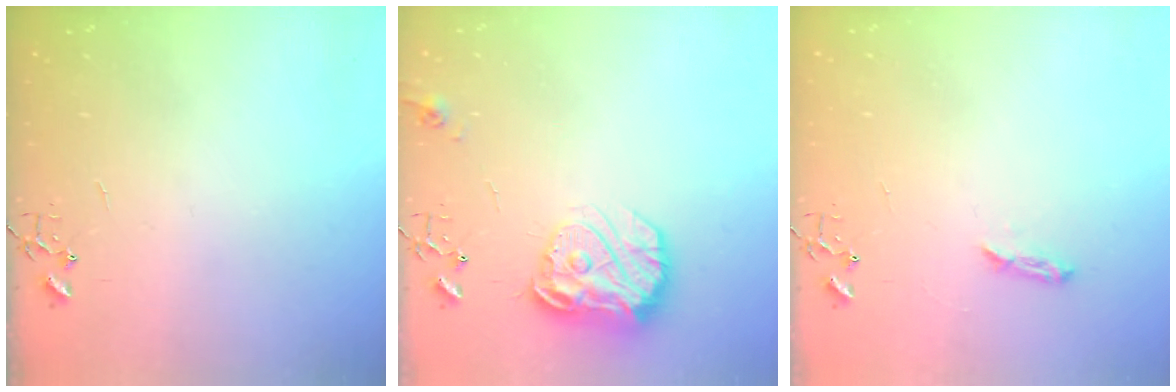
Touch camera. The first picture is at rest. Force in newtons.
{"total": 15.5, "press": 15.4, "slide": 1.2}
{"total": 5.5, "press": 5.5, "slide": 0.5}